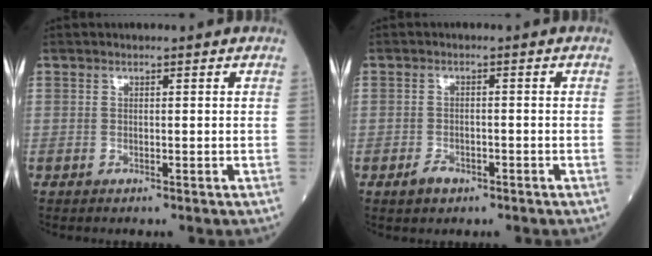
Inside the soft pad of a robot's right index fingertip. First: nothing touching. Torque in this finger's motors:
{"motor_torque": [-0.07, -0.11, 0.02, -0.01]}